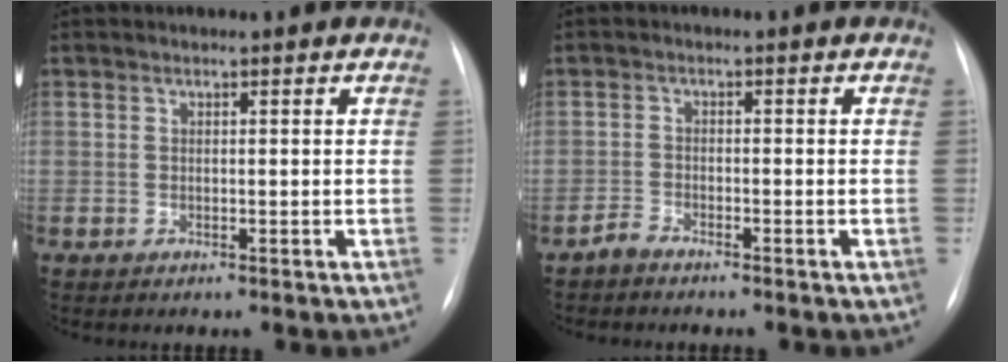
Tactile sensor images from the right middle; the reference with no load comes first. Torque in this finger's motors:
{"motor_torque": [0.24, -0.42, 0.09, 0.02]}